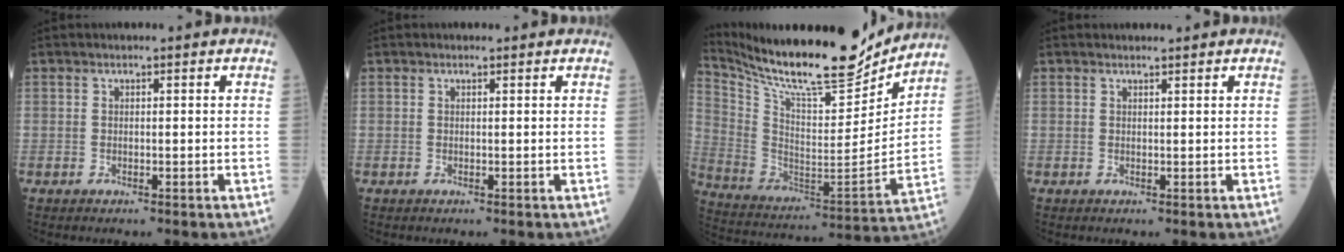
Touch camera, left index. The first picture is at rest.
{"total": 0.5, "force": [0.5, 0.1, 0.0], "torque": [-0.006, -0.001, 0.006]}
{"total": 23.5, "force": [21.1, 3.8, 9.8], "torque": [-0.196, -0.037, 0.342]}
{"total": 1.4, "force": [1.4, 0.1, 0.2], "torque": [-0.007, 0.005, 0.023]}